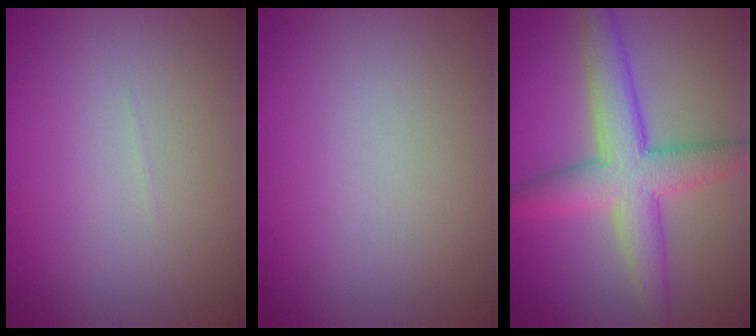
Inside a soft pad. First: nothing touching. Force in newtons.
{"total": 0.0}
{"total": 6.0, "press": 6.0, "slide": 0.1}